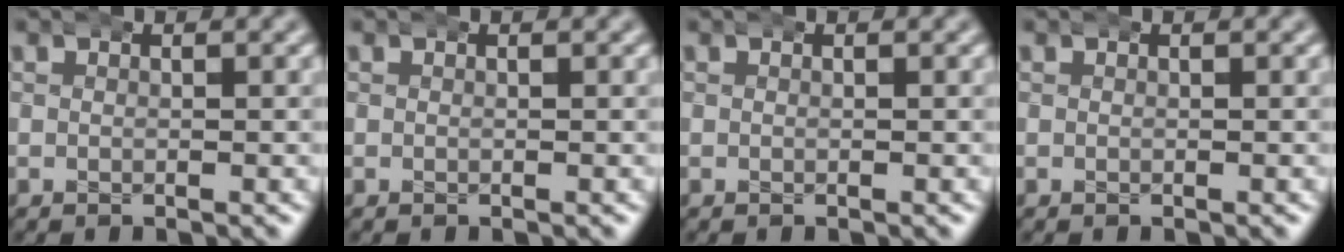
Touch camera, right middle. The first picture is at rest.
{"total": 0.0}
{"total": 0.0}
{"total": 0.0}